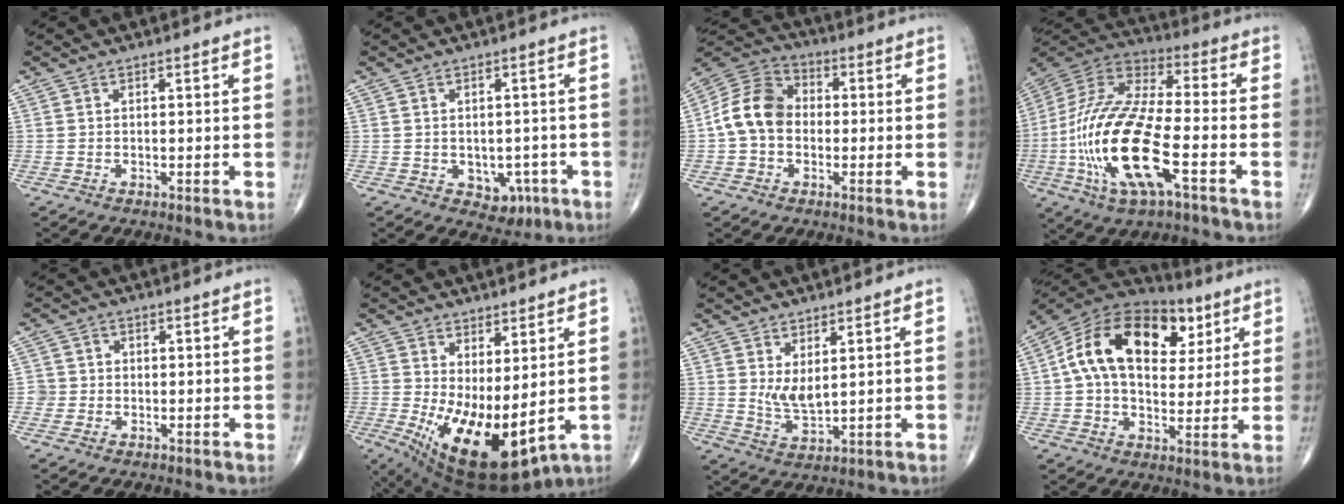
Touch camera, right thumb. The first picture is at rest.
{"total": 5.6, "force": [-1.9, 4.1, 3.3], "torque": [-0.016, 0.011, -0.015]}
{"total": 11.3, "force": [-0.6, 8.8, 7.0], "torque": [-0.119, 0.035, -0.025]}
{"total": 23.4, "force": [-6.8, 8.3, 20.9], "torque": [-0.463, 0.015, -0.122]}
{"total": 2.2, "force": [-0.5, 2.1, -0.1], "torque": [0.021, 0.010, -0.013]}
{"total": 15.5, "force": [-0.6, 6.4, 14.2], "torque": [-0.242, -0.030, 0.018]}
{"total": 5.0, "force": [1.8, 2.1, 4.2], "torque": [-0.075, -0.028, 0.044]}
{"total": 22.2, "force": [6.4, 14.0, 16.0], "torque": [-0.248, 0.015, 0.094]}